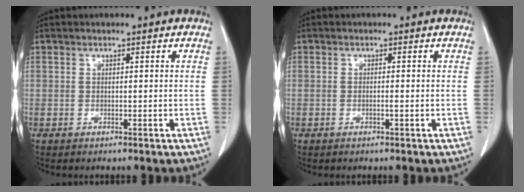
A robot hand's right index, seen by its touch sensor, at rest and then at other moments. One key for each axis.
{"total": 0.7, "fx": -0.3, "fy": 0.0, "fz": 0.7, "tx": -0.014, "ty": 0.001, "tz": -0.004}